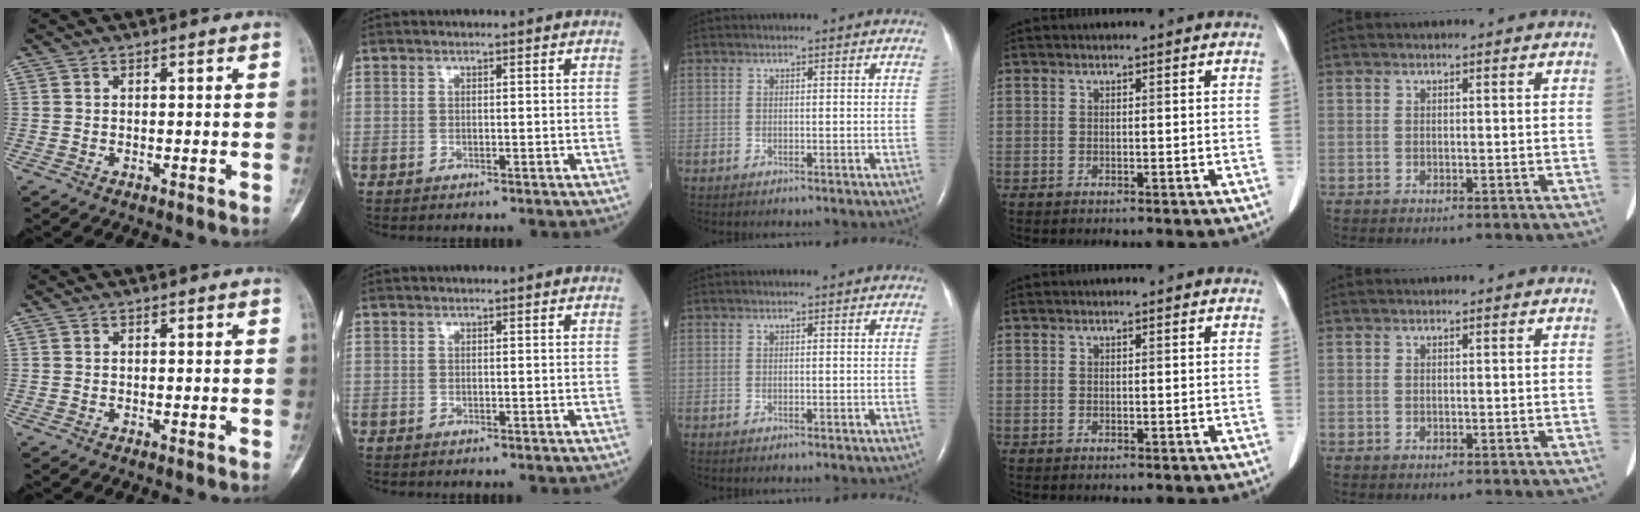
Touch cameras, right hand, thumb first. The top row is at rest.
{}